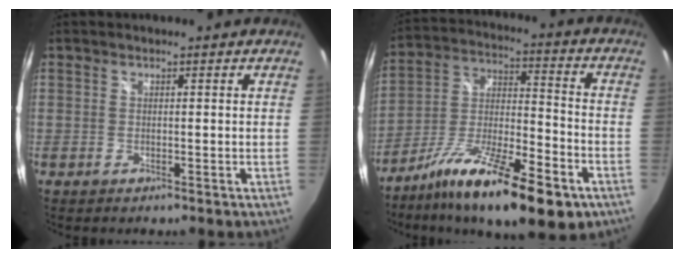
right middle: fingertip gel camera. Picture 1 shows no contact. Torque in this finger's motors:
{"motor_torque": [1.32, -0.82, 0.68, 0.21]}